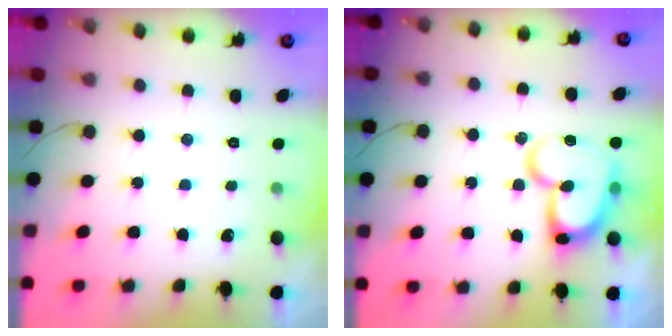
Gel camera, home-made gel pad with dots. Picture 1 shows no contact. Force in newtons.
{"total": 18.9, "press": 18.8, "slide": 1.9}